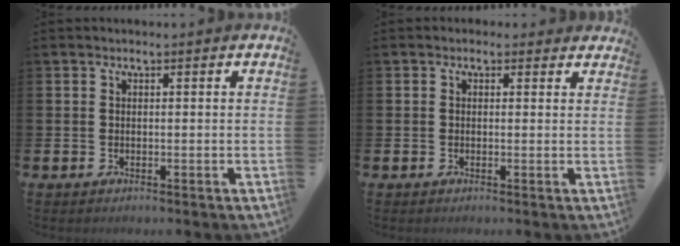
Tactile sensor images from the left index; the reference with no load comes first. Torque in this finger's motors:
{"motor_torque": [0.98, -1.16, 0.10, 0.01]}